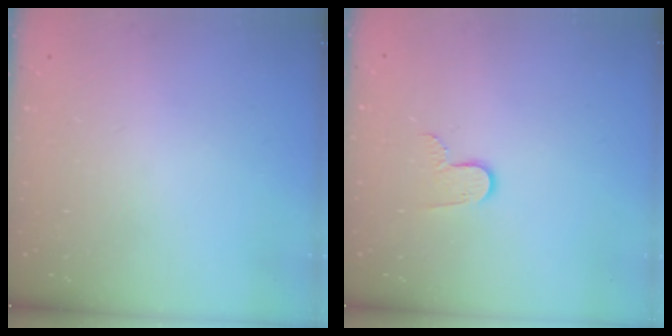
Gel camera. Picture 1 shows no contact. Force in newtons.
{"total": 6.1, "press": 6.1, "slide": 0.6}